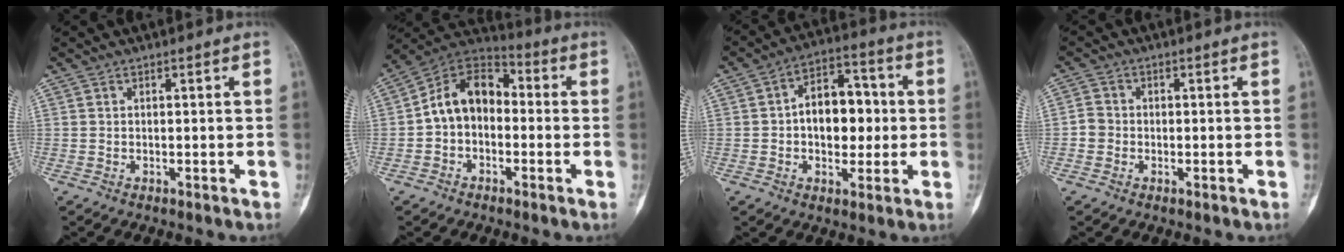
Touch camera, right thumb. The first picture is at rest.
{"total": 11.6, "force": [-0.8, 8.4, 7.9], "torque": [-0.112, 0.043, -0.033]}
{"total": 12.0, "force": [0.1, 7.9, 9.1], "torque": [-0.093, 0.026, -0.004]}
{"total": 2.6, "force": [-0.7, 2.4, 0.8], "torque": [-0.006, 0.008, -0.021]}